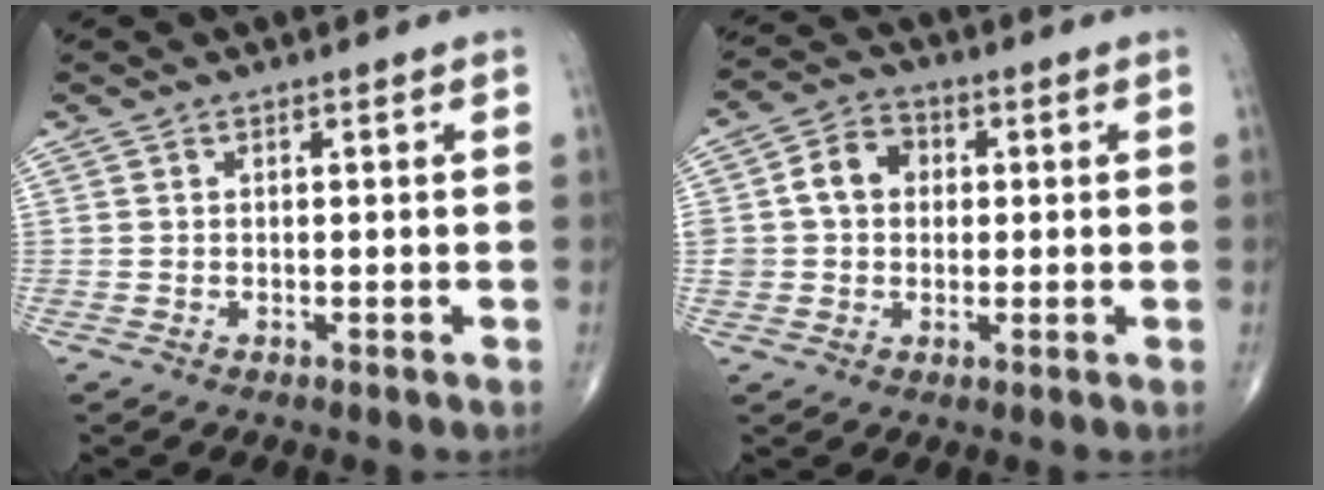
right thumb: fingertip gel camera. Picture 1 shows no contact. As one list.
[{"total": 7.9, "force": [0.9, 6.5, 4.4], "torque": [-0.060, 0.017, 0.010]}]